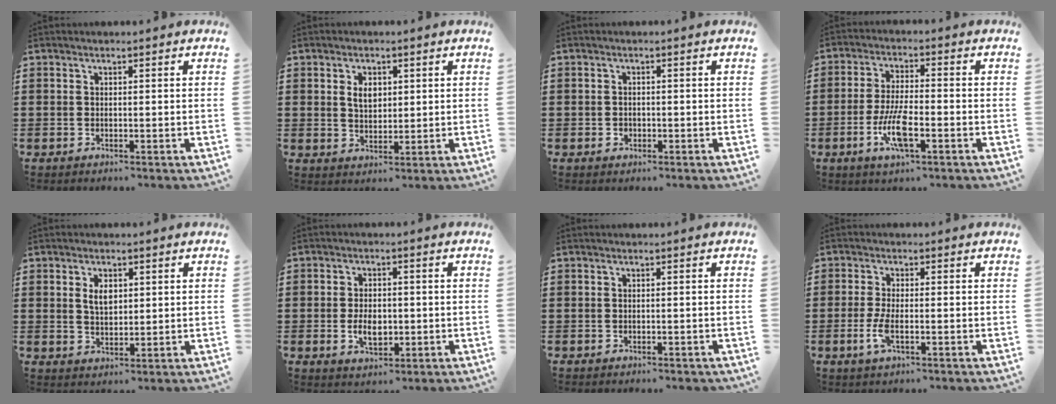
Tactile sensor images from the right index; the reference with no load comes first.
{"total": 3.4, "force": [1.0, 2.2, 2.4], "torque": [-0.046, 0.006, 0.015]}
{"total": 0.9, "force": [-0.3, 0.7, 0.3], "torque": [-0.008, 0.001, -0.007]}
{"total": 7.3, "force": [-2.8, 2.0, 6.4], "torque": [-0.143, -0.014, -0.055]}
{"total": 3.4, "force": [1.1, 1.9, 2.6], "torque": [-0.049, 0.004, 0.017]}
{"total": 4.4, "force": [-0.7, 2.7, 3.3], "torque": [-0.054, 0.004, -0.013]}
{"total": 0.0}
{"total": 3.7, "force": [-1.4, 0.8, 3.4], "torque": [-0.085, -0.011, -0.032]}